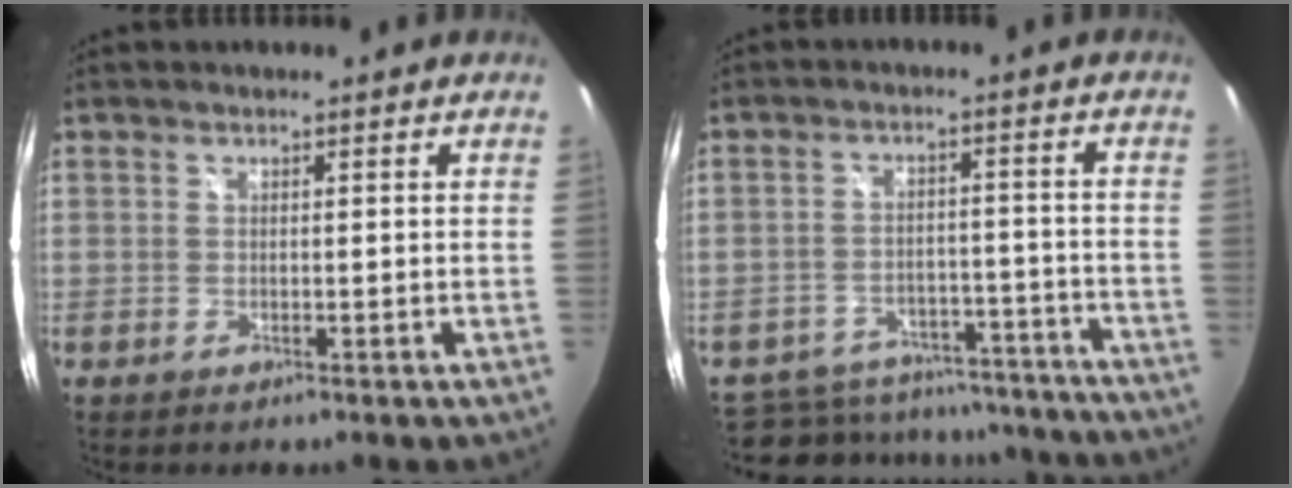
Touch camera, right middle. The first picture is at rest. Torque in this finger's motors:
{"motor_torque": [-0.46, -0.78, -0.04, -0.03]}